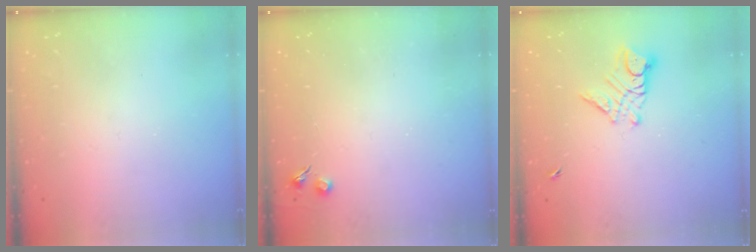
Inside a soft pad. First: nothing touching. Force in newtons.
{"total": 2.3, "press": 2.3, "slide": 0.4}
{"total": 8.8, "press": 8.8, "slide": 0.5}